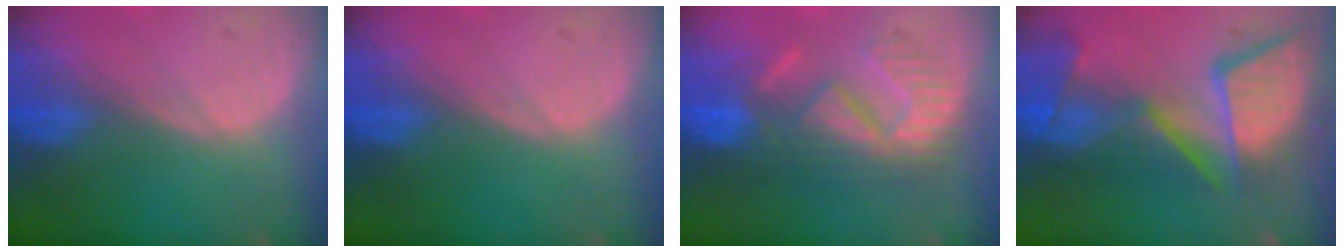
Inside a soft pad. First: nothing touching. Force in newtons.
{"total": 0.0}
{"total": 9.2, "press": 8.9, "slide": 2.1}
{"total": 13.2, "press": 11.2, "slide": 7.0}